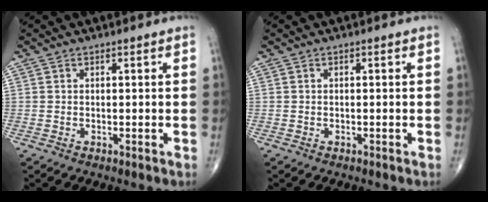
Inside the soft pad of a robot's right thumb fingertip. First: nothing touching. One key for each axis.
{"total": 0.0}